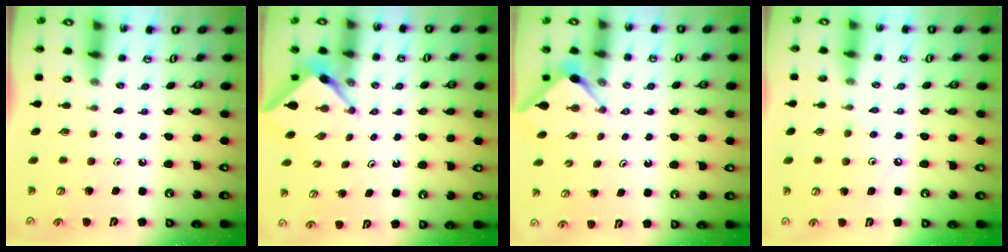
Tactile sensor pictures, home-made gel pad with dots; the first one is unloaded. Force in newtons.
{"total": 3.0, "press": 3.0, "slide": 0.3}
{"total": 3.0, "press": 3.0, "slide": 0.3}
{"total": 4.4, "press": 4.4, "slide": 0.5}